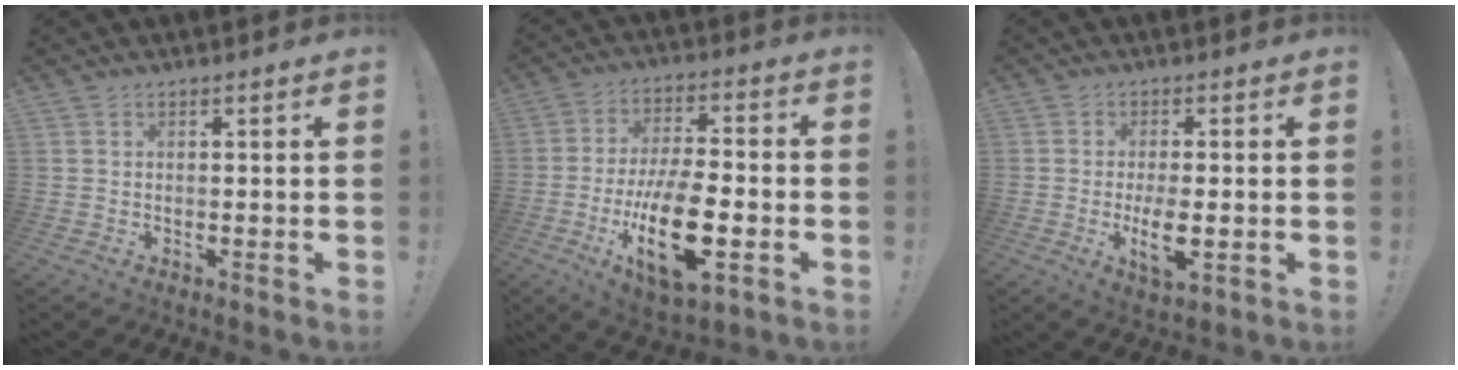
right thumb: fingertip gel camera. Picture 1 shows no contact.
{"total": 19.1, "force": [-6.1, 8.1, 16.2], "torque": [-0.281, 0.017, -0.092]}
{"total": 7.0, "force": [-1.6, 3.4, 5.9], "torque": [-0.111, -0.005, -0.026]}